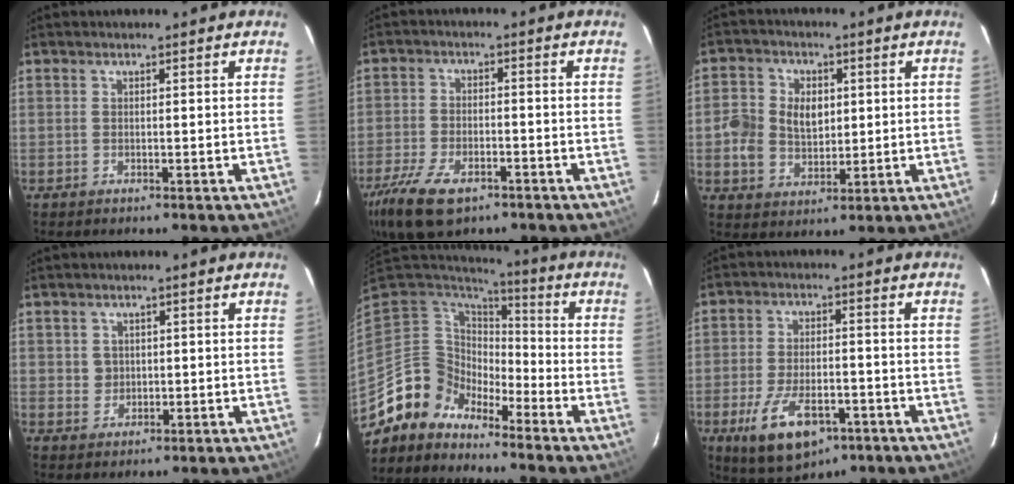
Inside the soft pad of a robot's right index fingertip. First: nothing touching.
{"total": 13.7, "force": [-8.8, 6.4, 8.4], "torque": [-0.207, -0.033, -0.160]}
{"total": 8.2, "force": [0.5, 6.8, 4.5], "torque": [-0.100, 0.016, 0.008]}
{"total": 2.2, "force": [0.4, 2.2, 0.2], "torque": [0.003, 0.007, 0.007]}
{"total": 9.2, "force": [-7.9, 4.7, -0.9], "torque": [0.003, 0.043, -0.165]}
{"total": 12.8, "force": [-6.6, 6.0, 9.2], "torque": [-0.194, -0.021, -0.104]}